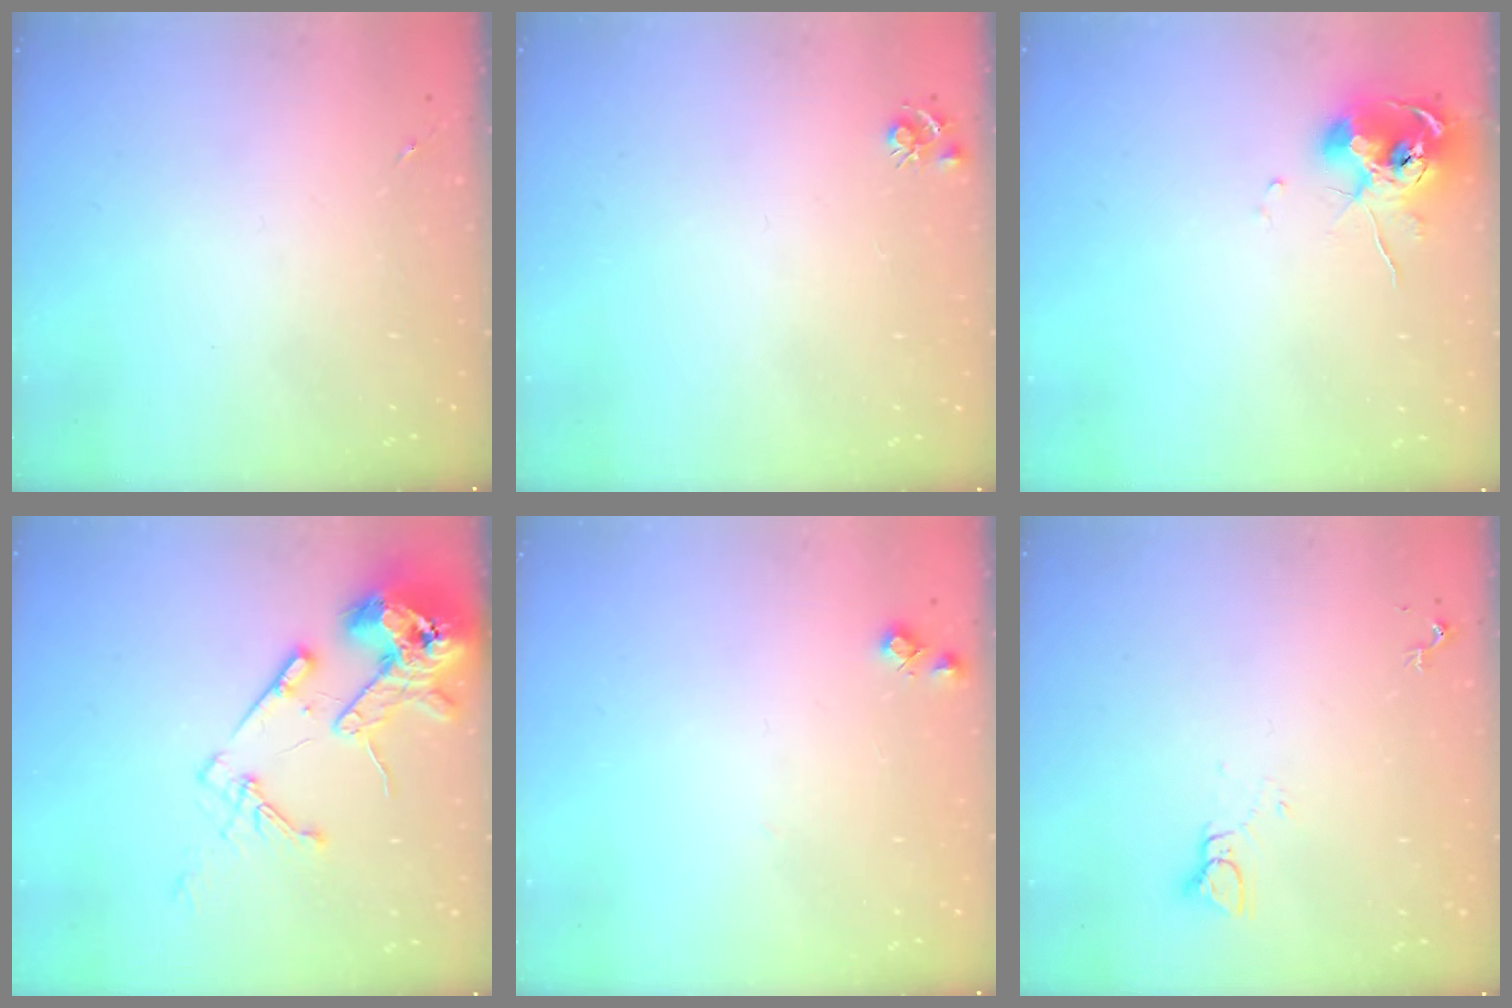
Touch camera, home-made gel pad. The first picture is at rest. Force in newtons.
{"total": 4.8, "press": 4.7, "slide": 0.7}
{"total": 10.3, "press": 10.2, "slide": 1.1}
{"total": 16.3, "press": 16.1, "slide": 2.5}
{"total": 6.6, "press": 6.6, "slide": 0.6}
{"total": 3.0, "press": 3.0, "slide": 0.2}